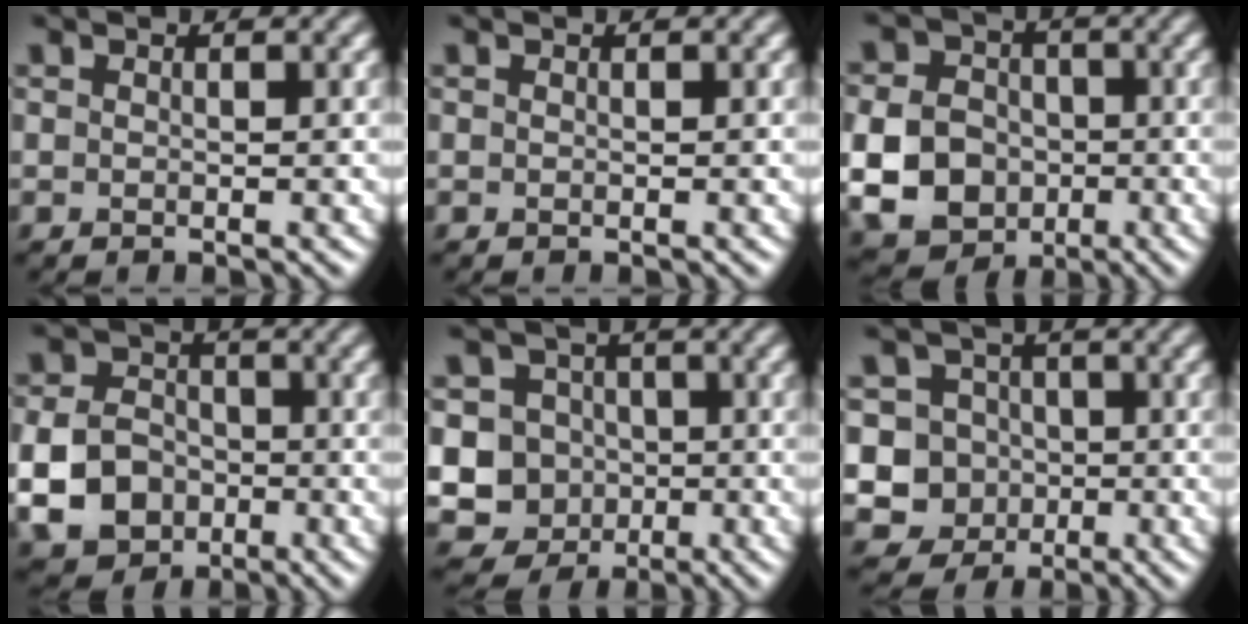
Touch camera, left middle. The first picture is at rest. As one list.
[{"total": 0.0}, {"total": 9.8, "force": [-2.2, 8.4, 4.5], "torque": [-0.095, -0.020, -0.066]}, {"total": 7.1, "force": [-2.3, 5.8, 3.5], "torque": [-0.075, -0.010, -0.057]}, {"total": 8.9, "force": [-1.7, 8.3, 2.8], "torque": [-0.052, 0.020, -0.066]}, {"total": 6.6, "force": [-1.0, 6.2, 2.1], "torque": [-0.026, 0.008, -0.053]}]